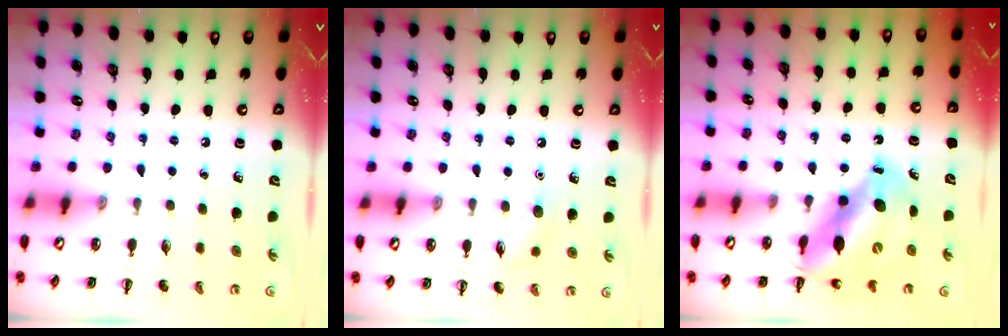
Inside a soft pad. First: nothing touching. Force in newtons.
{"total": 6.9, "press": 6.6, "slide": 1.9}
{"total": 11.6, "press": 11.2, "slide": 3.1}